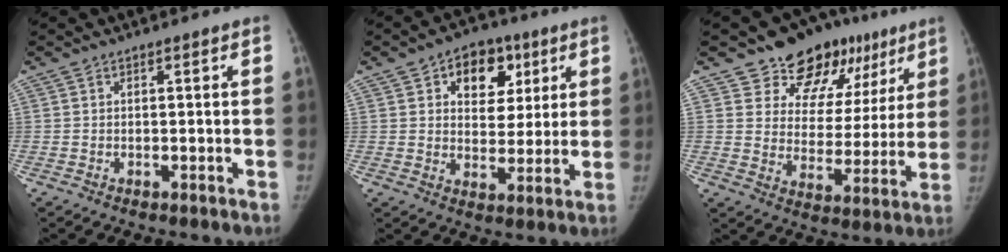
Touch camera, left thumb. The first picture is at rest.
{"total": 11.3, "force": [4.8, 8.2, 6.1], "torque": [-0.036, -0.014, 0.069]}
{"total": 16.6, "force": [11.0, 10.6, 6.6], "torque": [-0.027, -0.047, 0.152]}